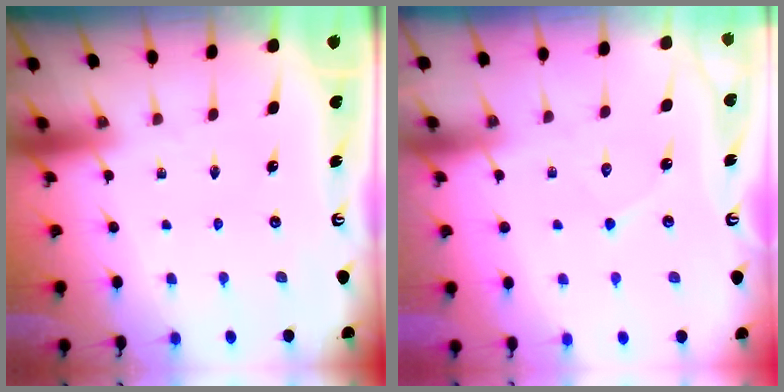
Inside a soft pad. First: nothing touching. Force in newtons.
{"total": 5.2, "press": 5.1, "slide": 0.4}